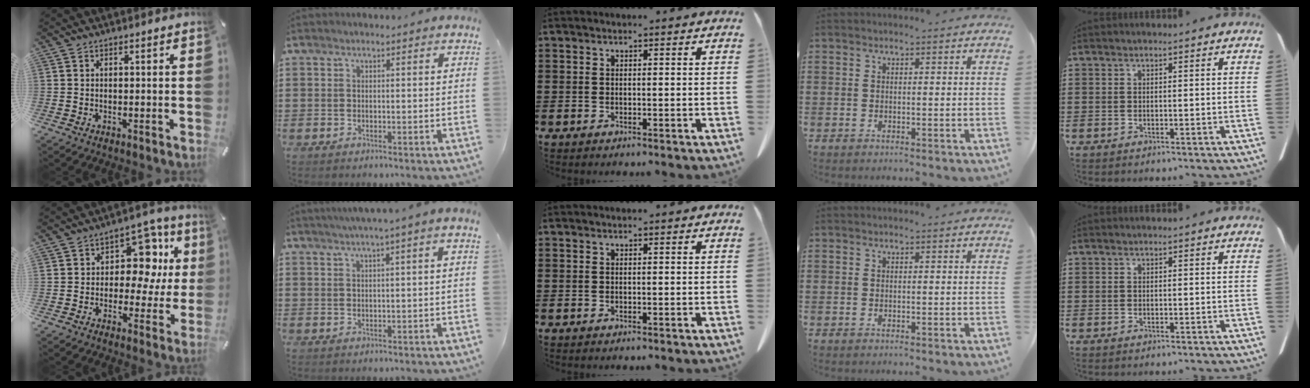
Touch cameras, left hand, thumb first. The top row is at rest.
{"thumb": {"total": 12.7, "force": [3.1, 8.9, 8.6], "torque": [-0.113, -0.020, 0.053]}, "index": {"total": 1.6, "force": [0.2, -0.3, 1.6], "torque": [-0.027, -0.005, 0.002]}}